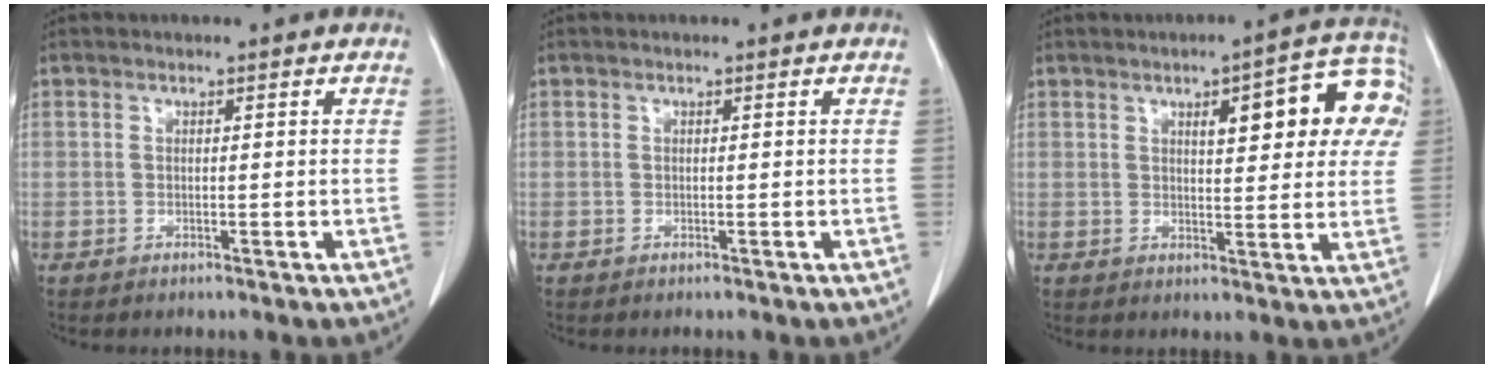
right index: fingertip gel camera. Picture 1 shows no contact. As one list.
[{"total": 0.0}, {"total": 12.6, "force": [4.5, 3.7, 11.2], "torque": [-0.127, 0.027, 0.051]}]